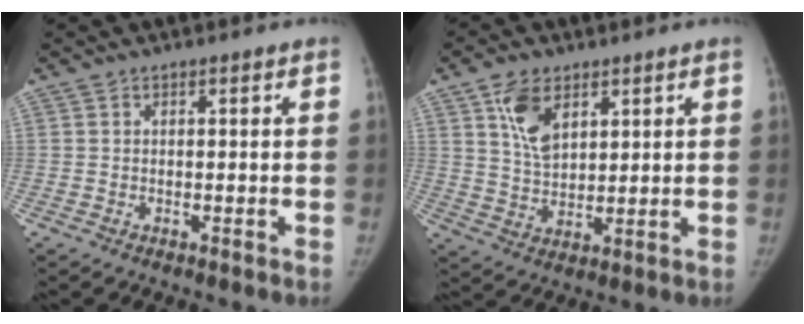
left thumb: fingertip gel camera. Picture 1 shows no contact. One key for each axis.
{"total": 8.2, "fx": 4.0, "fy": 4.9, "fz": 5.3, "tx": -0.076, "ty": -0.022, "tz": 0.079}